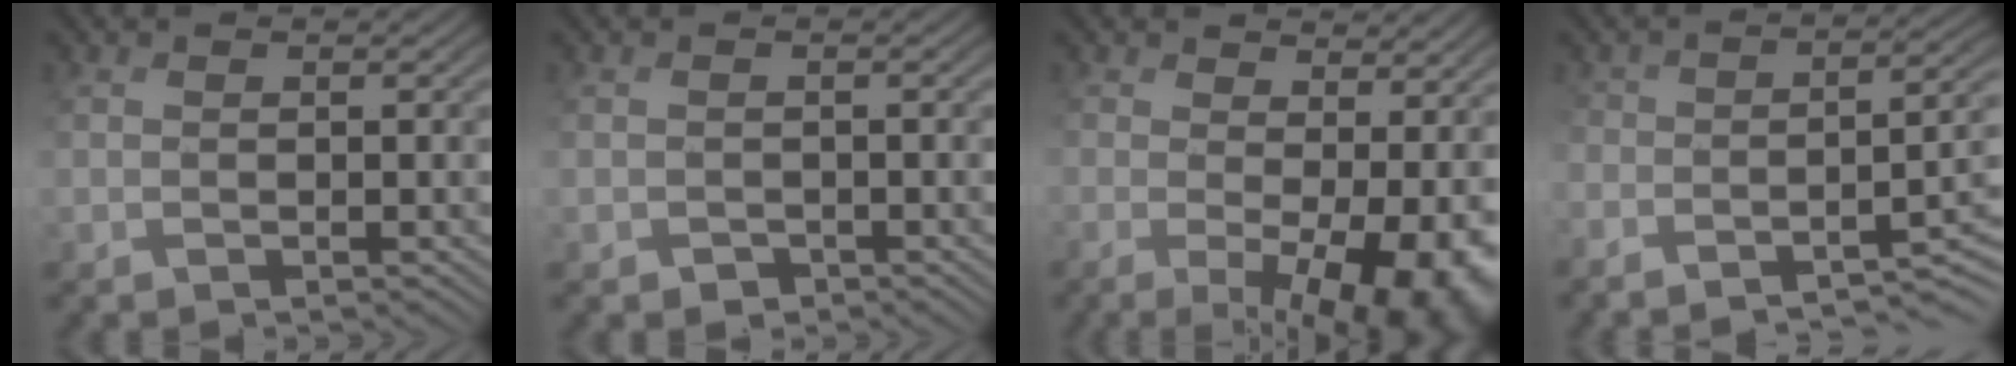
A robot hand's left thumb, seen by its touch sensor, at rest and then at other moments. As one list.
[{"total": 1.2, "force": [-0.7, 0.8, 0.3], "torque": [-0.006, -0.004, -0.014]}, {"total": 10.4, "force": [-0.2, 4.4, 9.5], "torque": [-0.154, -0.018, 0.005]}, {"total": 7.3, "force": [-5.6, 2.0, 4.3], "torque": [-0.063, -0.011, -0.089]}]